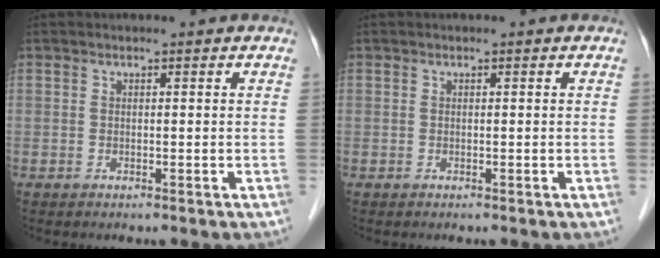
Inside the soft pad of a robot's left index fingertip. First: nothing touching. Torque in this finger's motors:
{"motor_torque": [0.00, 0.00, 0.00, 0.00]}